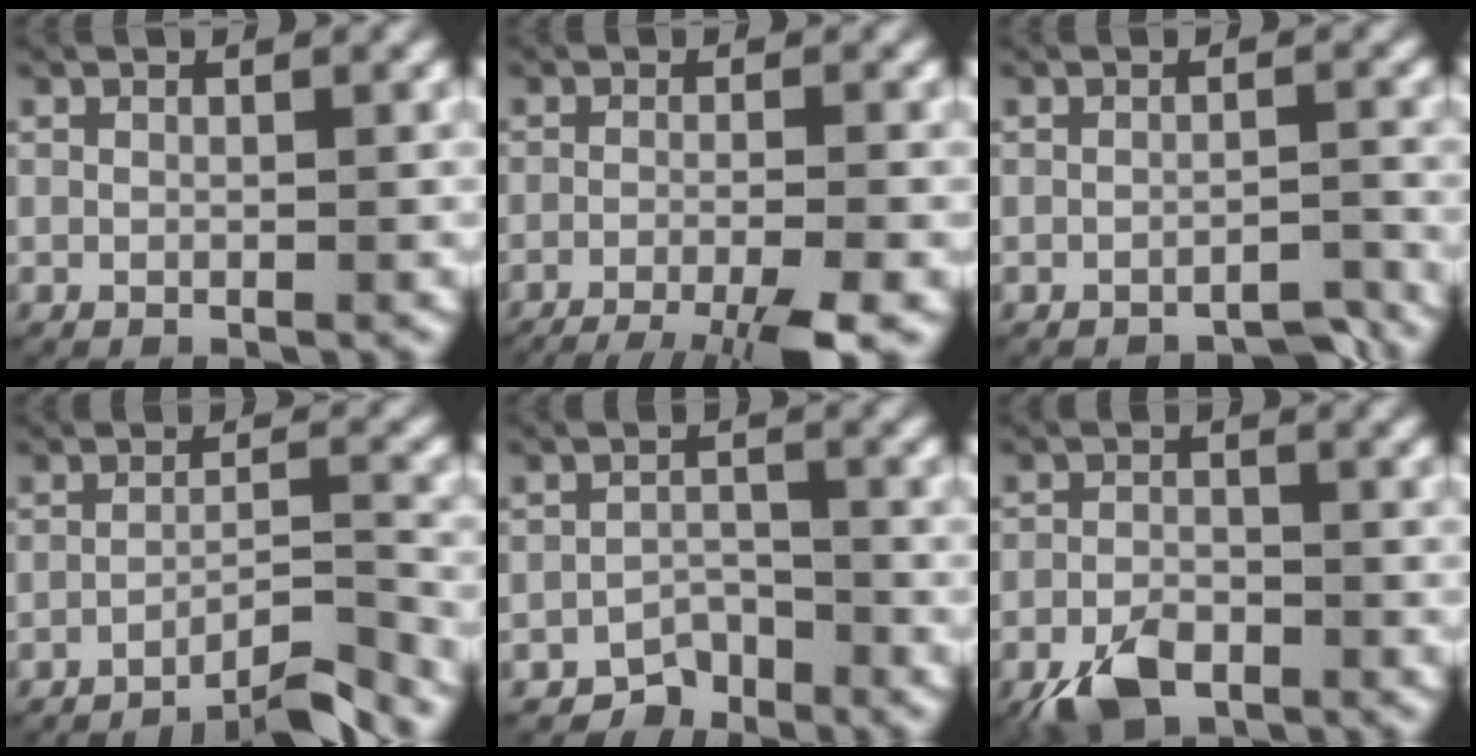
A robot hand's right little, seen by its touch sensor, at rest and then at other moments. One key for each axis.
{"total": 8.1, "fx": -6.2, "fy": 2.6, "fz": 4.5, "tx": -0.063, "ty": -0.021, "tz": -0.084}
{"total": 2.5, "fx": -2.4, "fy": 0.4, "fz": 0.4, "tx": -0.001, "ty": 0.000, "tz": -0.041}
{"total": 7.4, "fx": -6.9, "fy": 1.4, "fz": 2.4, "tx": -0.017, "ty": -0.019, "tz": -0.100}
{"total": 4.0, "fx": -3.3, "fy": 2.1, "fz": 0.5, "tx": 0.002, "ty": -0.012, "tz": -0.059}
{"total": 3.9, "fx": -2.6, "fy": 2.0, "fz": 2.1, "tx": -0.038, "ty": -0.008, "tz": -0.048}